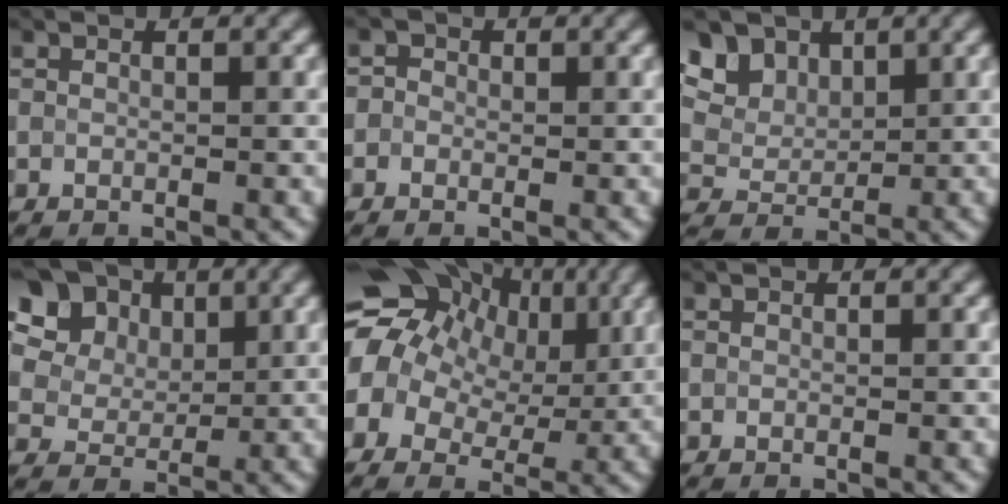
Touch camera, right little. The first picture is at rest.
{"total": 1.3, "force": [0.0, 1.2, 0.4], "torque": [0.002, -0.002, -0.016]}
{"total": 7.9, "force": [4.8, 5.2, 3.5], "torque": [-0.086, 0.005, 0.077]}
{"total": 16.0, "force": [7.7, 11.9, 7.5], "torque": [-0.192, 0.039, 0.142]}
{"total": 15.4, "force": [4.6, 11.7, 8.9], "torque": [-0.176, 0.034, 0.068]}
{"total": 0.0}